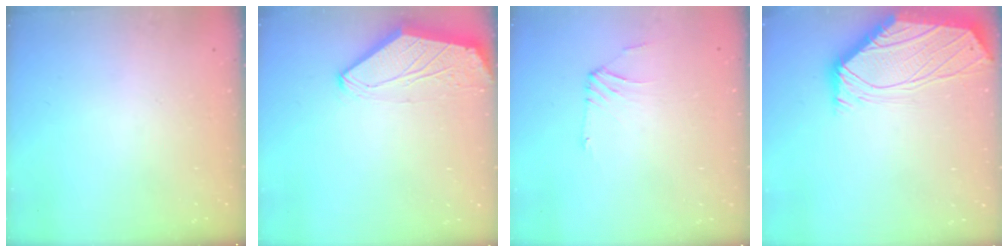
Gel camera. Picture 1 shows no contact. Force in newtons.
{"total": 0.0}
{"total": 1.0, "press": 0.8, "slide": 0.5}
{"total": 0.0}